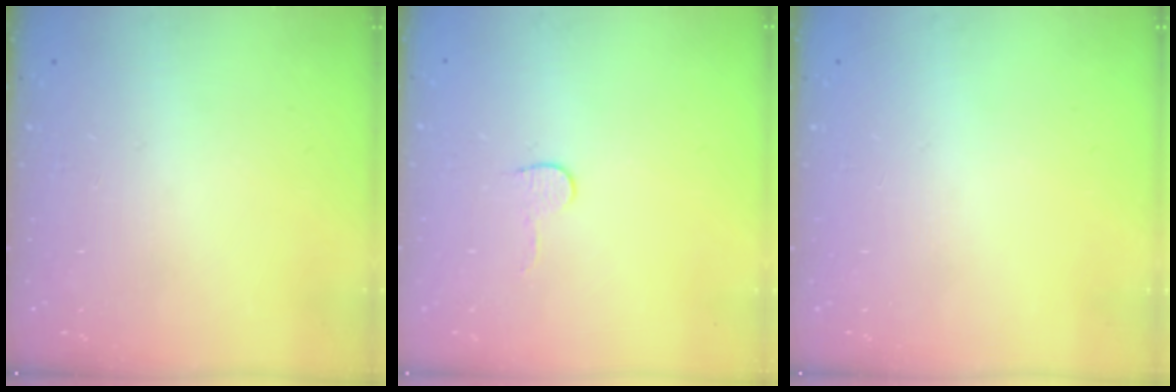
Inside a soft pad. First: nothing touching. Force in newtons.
{"total": 4.0, "press": 4.0, "slide": 0.3}
{"total": 0.0}